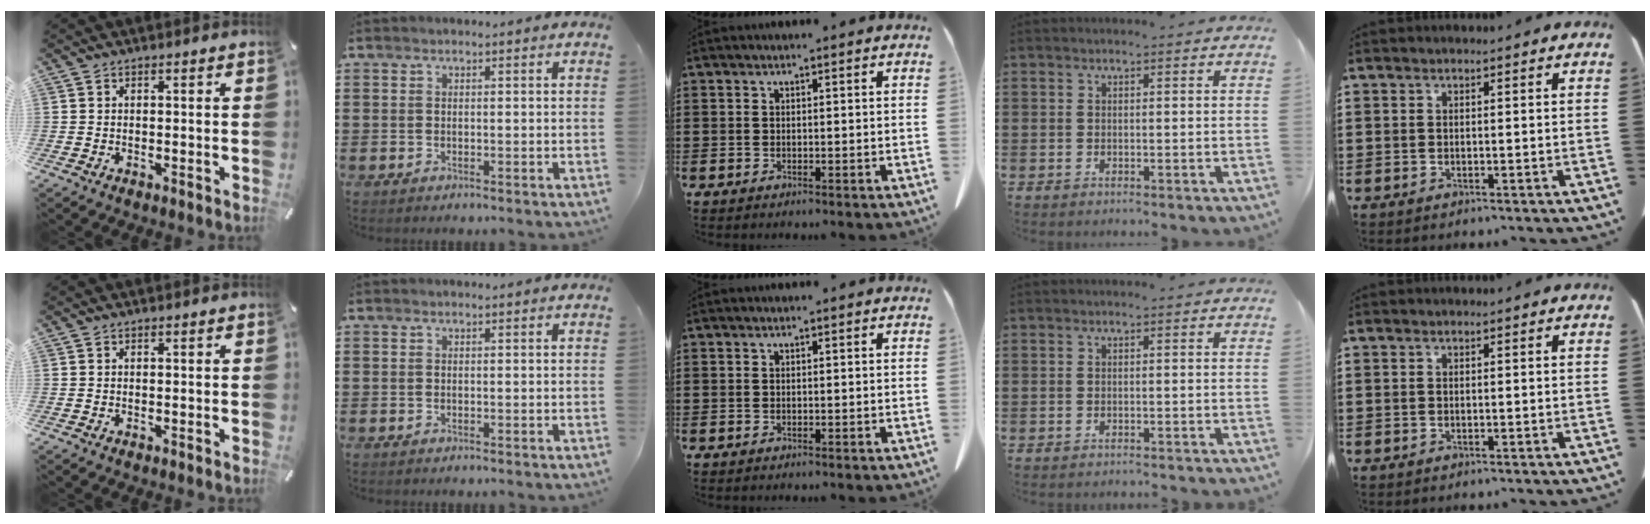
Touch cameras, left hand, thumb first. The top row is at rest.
{"ring": {"total": 0.7, "force": [-0.7, 0.0, 0.1], "torque": [-0.005, -0.003, -0.013]}}